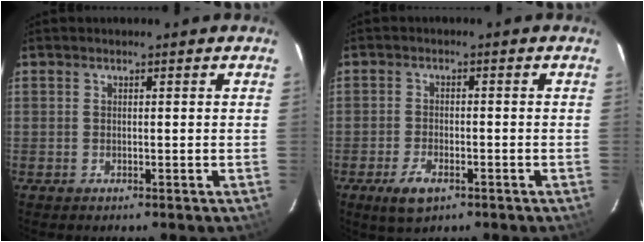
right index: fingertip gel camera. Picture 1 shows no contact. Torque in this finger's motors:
{"motor_torque": [0.35, -0.32, 0.05, 0.02]}